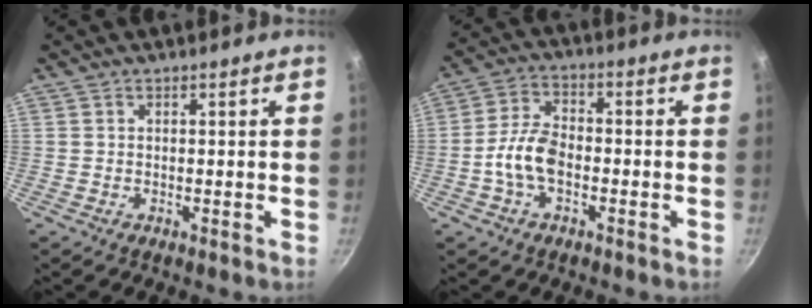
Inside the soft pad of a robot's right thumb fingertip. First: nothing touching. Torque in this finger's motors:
{"motor_torque": [0.68, 1.74, 0.84, -0.69, 0.06]}